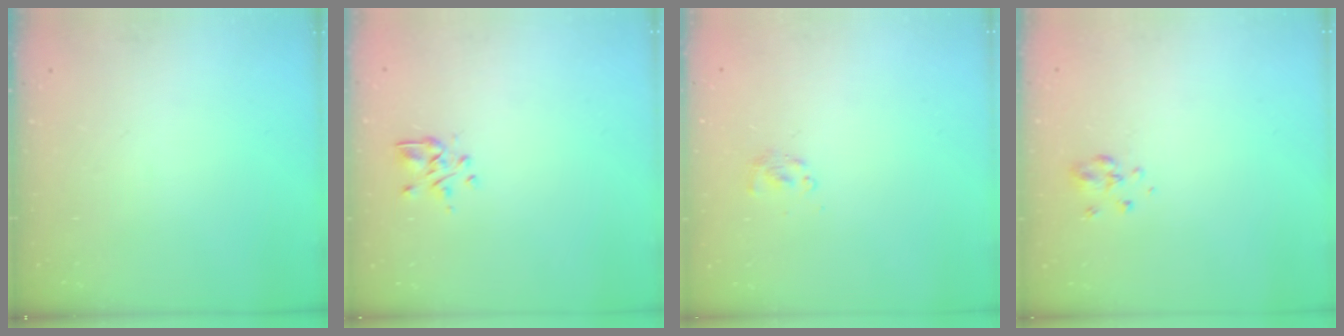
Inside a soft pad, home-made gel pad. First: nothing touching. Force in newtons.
{"total": 2.9, "press": 2.7, "slide": 1.0}
{"total": 2.0, "press": 1.8, "slide": 0.9}
{"total": 3.5, "press": 3.3, "slide": 1.1}